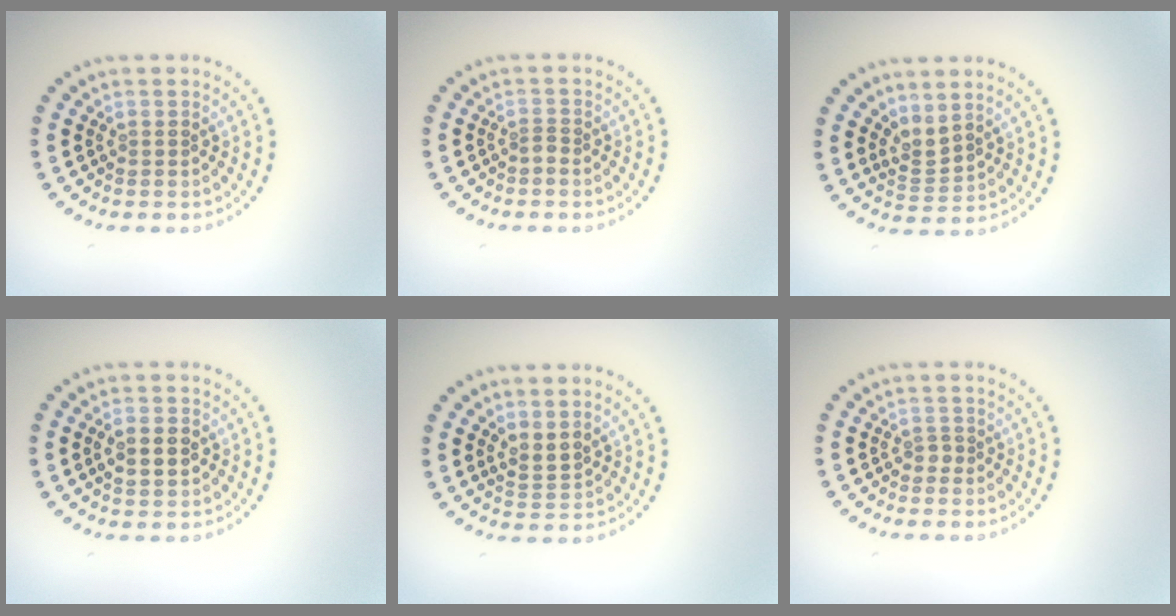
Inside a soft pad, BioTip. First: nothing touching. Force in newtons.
{"total": 0.9, "press": 0.5, "slide": 0.7}
{"total": 2.1, "press": 1.4, "slide": 1.6}
{"total": 2.3, "press": 2.3, "slide": 0.2}
{"total": 1.8, "press": 1.5, "slide": 0.9}
{"total": 0.9, "press": 0.6, "slide": 0.6}